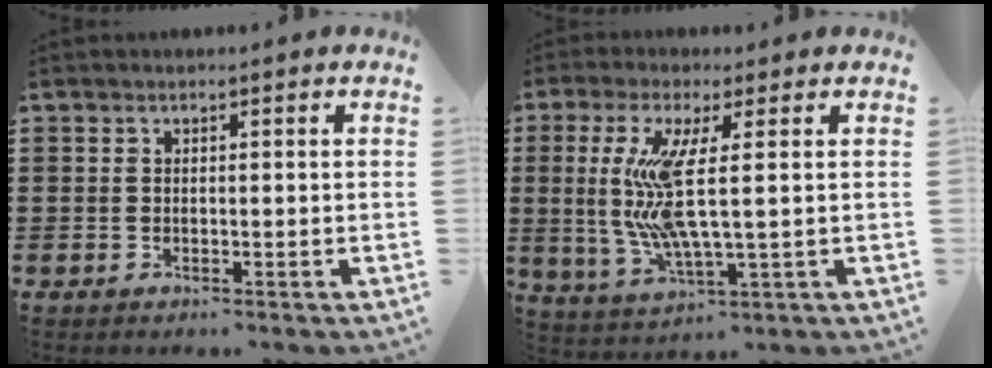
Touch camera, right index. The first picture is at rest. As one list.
[{"total": 10.3, "force": [1.5, 1.4, 10.1], "torque": [-0.231, -0.027, 0.018]}]